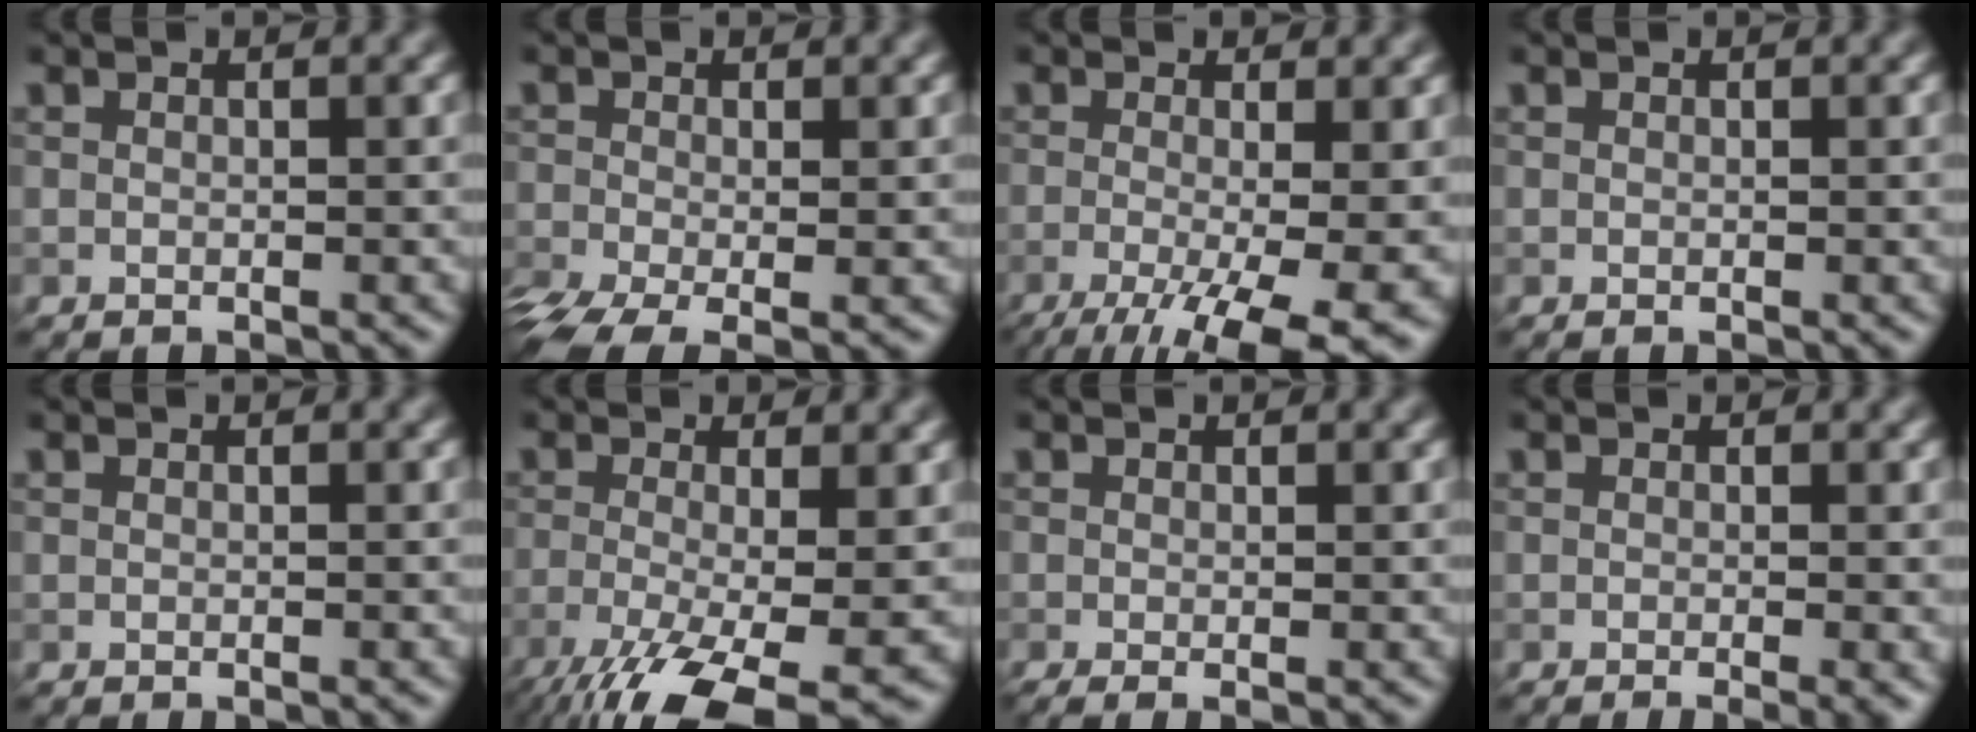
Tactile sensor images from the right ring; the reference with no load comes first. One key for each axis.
{"total": 5.3, "fx": -2.9, "fy": 2.0, "fz": 4.0, "tx": -0.090, "ty": -0.021, "tz": -0.056}
{"total": 11.0, "fx": -4.2, "fy": 3.8, "fz": 9.5, "tx": -0.141, "ty": -0.028, "tz": -0.054}
{"total": 0.0}
{"total": 0.0}
{"total": 11.3, "fx": -5.4, "fy": 3.7, "fz": 9.2, "tx": -0.171, "ty": -0.037, "tz": -0.088}
{"total": 1.4, "fx": -0.3, "fy": 0.3, "fz": 1.4, "tx": -0.024, "ty": -0.009, "tz": -0.005}
{"total": 2.4, "fx": -0.6, "fy": 0.6, "fz": 2.2, "tx": -0.024, "ty": -0.009, "tz": -0.008}